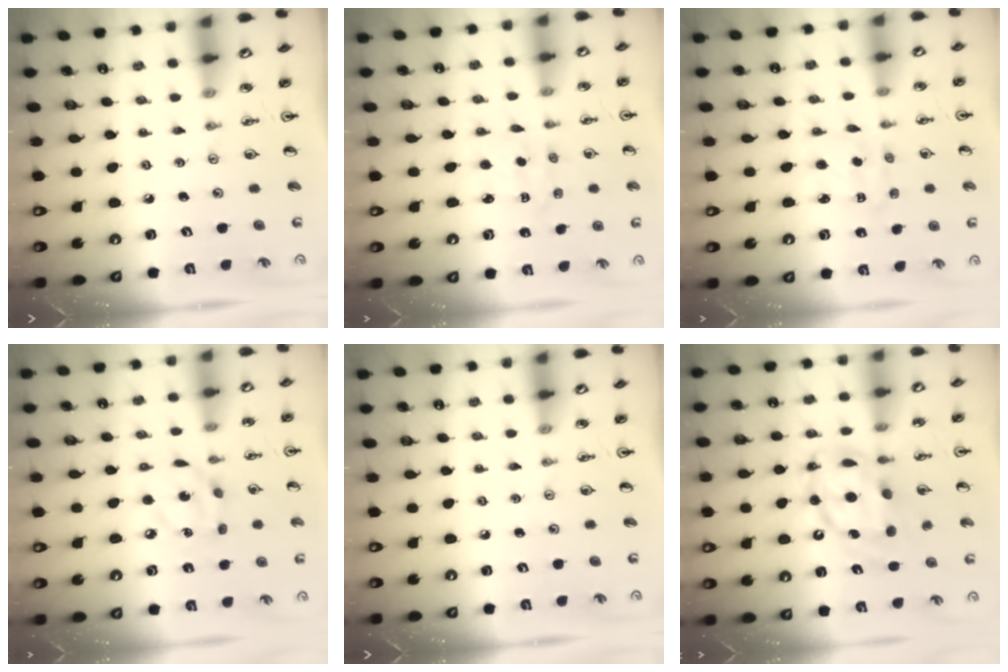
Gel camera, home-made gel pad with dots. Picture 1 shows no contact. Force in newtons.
{"total": 1.9, "press": 1.8, "slide": 0.6}
{"total": 2.2, "press": 2.1, "slide": 0.5}
{"total": 8.5, "press": 8.4, "slide": 0.4}
{"total": 0.0}
{"total": 13.5, "press": 13.4, "slide": 1.3}